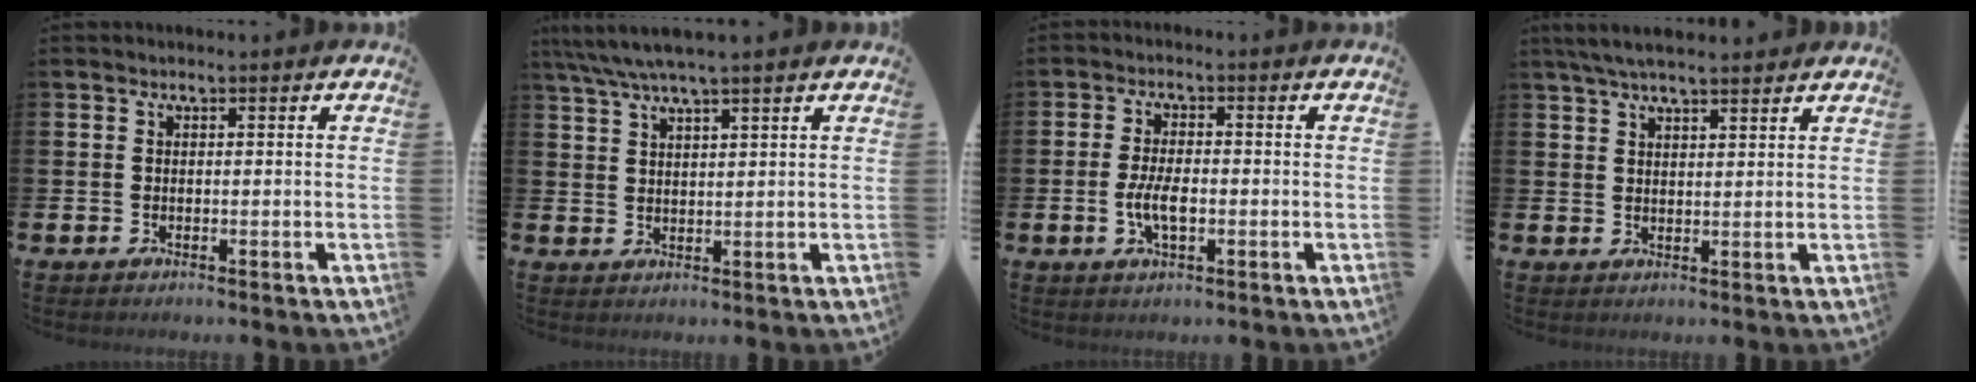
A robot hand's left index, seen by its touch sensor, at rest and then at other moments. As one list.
[{"total": 4.5, "force": [3.9, -0.1, 2.3], "torque": [-0.055, -0.009, 0.071]}, {"total": 4.2, "force": [-0.8, 1.7, 3.7], "torque": [-0.065, -0.001, -0.018]}, {"total": 4.6, "force": [4.1, 0.7, 1.9], "torque": [-0.041, -0.008, 0.074]}]